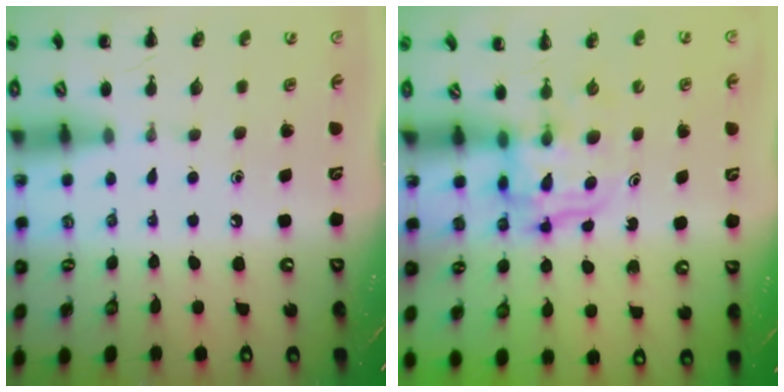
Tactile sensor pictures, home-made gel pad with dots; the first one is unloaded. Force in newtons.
{"total": 3.4, "press": 3.4, "slide": 0.2}